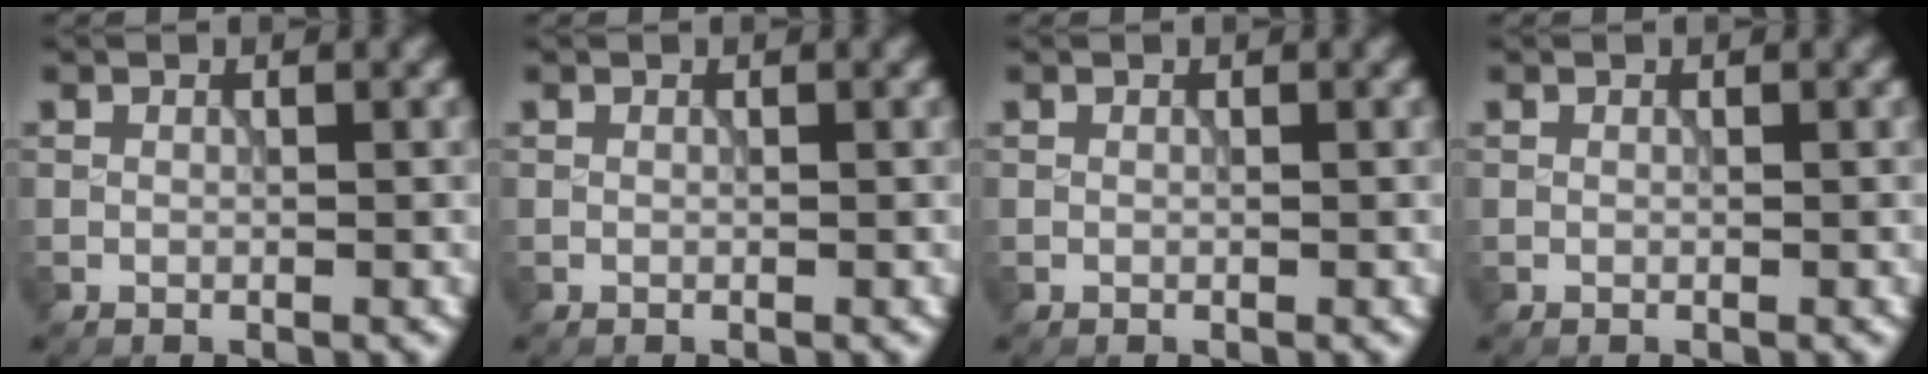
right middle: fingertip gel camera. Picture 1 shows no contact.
{"total": 0.0}
{"total": 0.0}
{"total": 0.0}